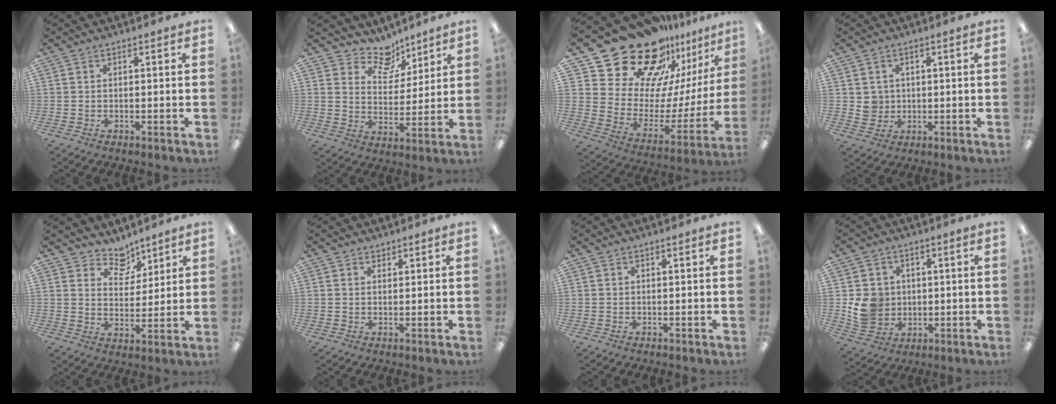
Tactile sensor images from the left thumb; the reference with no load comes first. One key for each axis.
{"total": 10.0, "fx": 8.1, "fy": 5.2, "fz": 2.5, "tx": -0.037, "ty": -0.059, "tz": 0.149}
{"total": 26.1, "fx": 21.0, "fy": 12.2, "fz": 9.6, "tx": -0.154, "ty": -0.152, "tz": 0.389}
{"total": 3.6, "fx": 0.9, "fy": 3.4, "fz": 0.2, "tx": 0.002, "ty": 0.001, "tz": 0.013}
{"total": 7.1, "fx": 6.0, "fy": 3.8, "fz": 0.7, "tx": -0.010, "ty": -0.043, "tz": 0.109}
{"total": 1.2, "fx": 1.0, "fy": 0.6, "fz": -0.1, "tx": 0.002, "ty": 0.001, "tz": 0.019}
{"total": 0.0}
{"total": 8.3, "fx": 0.5, "fy": 7.8, "fz": 2.8, "tx": -0.059, "ty": 0.009, "tz": 0.016}